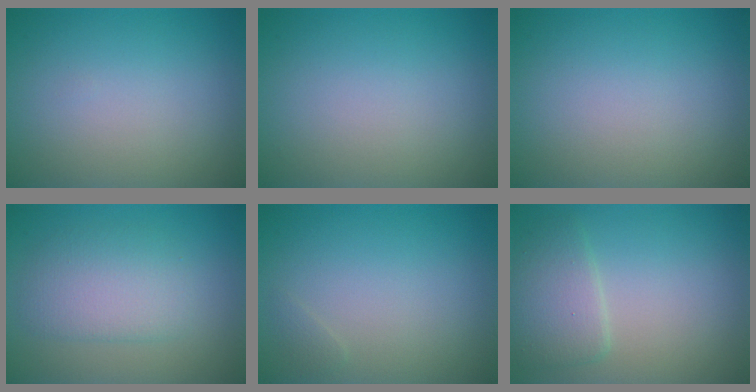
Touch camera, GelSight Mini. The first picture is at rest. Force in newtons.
{"total": 0.0}
{"total": 0.0}
{"total": 3.6, "press": 3.6, "slide": 0.2}
{"total": 0.5, "press": 0.5, "slide": 0.0}
{"total": 3.0, "press": 3.0, "slide": 0.0}